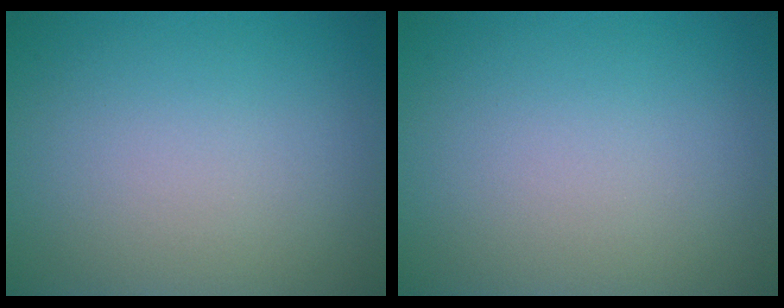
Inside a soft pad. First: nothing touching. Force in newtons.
{"total": 0.0}